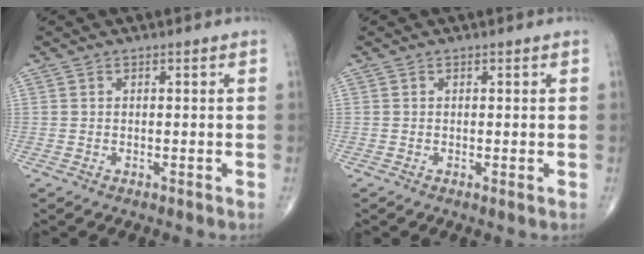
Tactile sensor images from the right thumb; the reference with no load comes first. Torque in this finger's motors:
{"motor_torque": [-0.30, 0.00, -0.33, -0.18, -0.02]}